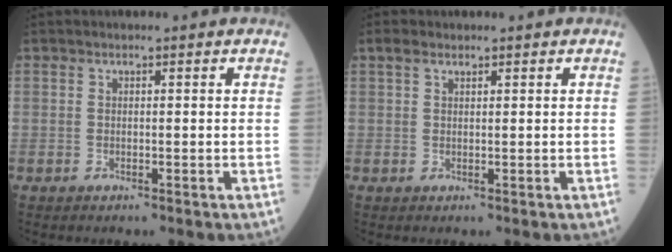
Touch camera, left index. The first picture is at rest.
{"total": 1.6, "force": [1.1, 0.6, 0.9], "torque": [-0.021, 0.014, 0.023]}